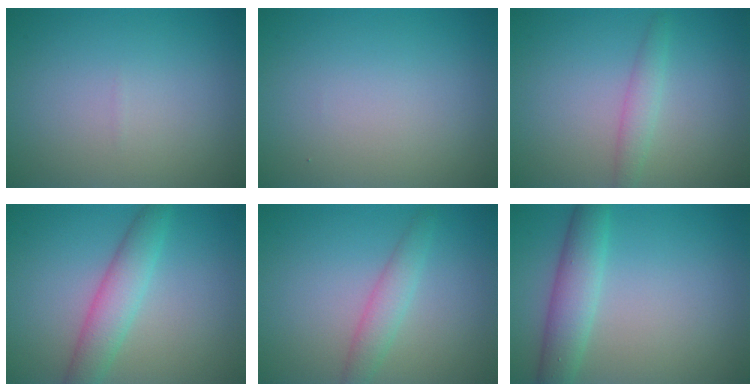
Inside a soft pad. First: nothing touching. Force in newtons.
{"total": 0.0}
{"total": 1.7, "press": 1.7, "slide": 0.0}
{"total": 3.8, "press": 3.8, "slide": 0.1}
{"total": 2.3, "press": 2.3, "slide": 0.1}
{"total": 4.0, "press": 4.0, "slide": 0.1}